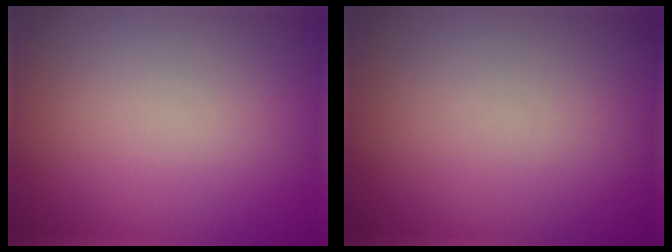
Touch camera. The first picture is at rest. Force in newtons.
{"total": 0.0}